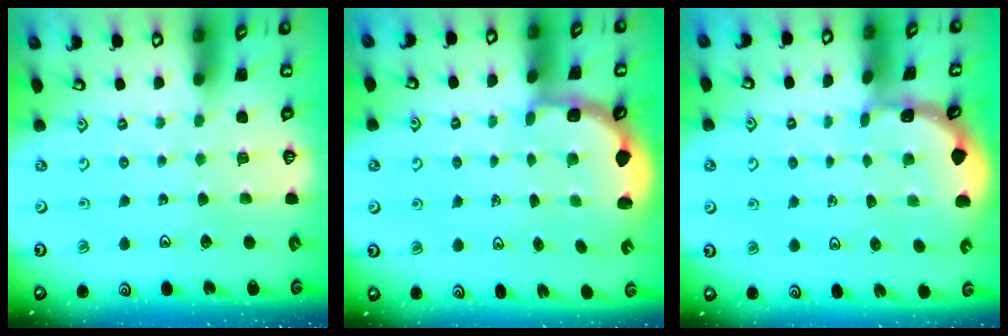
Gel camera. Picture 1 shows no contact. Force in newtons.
{"total": 2.8, "press": 2.2, "slide": 1.7}
{"total": 1.0, "press": 1.0, "slide": 0.1}